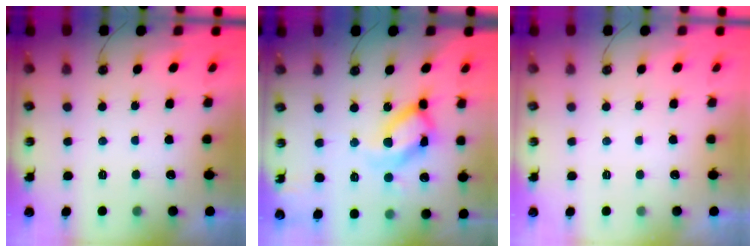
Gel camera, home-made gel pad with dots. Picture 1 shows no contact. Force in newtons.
{"total": 17.9, "press": 17.8, "slide": 1.4}
{"total": 0.0}